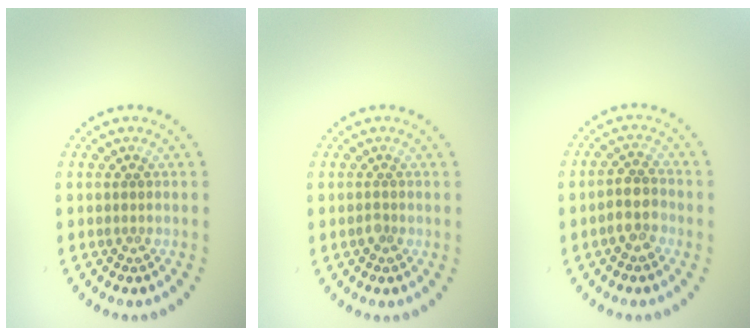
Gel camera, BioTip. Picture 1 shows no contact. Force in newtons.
{"total": 0.8, "press": 0.6, "slide": 0.5}
{"total": 2.6, "press": 2.3, "slide": 1.1}